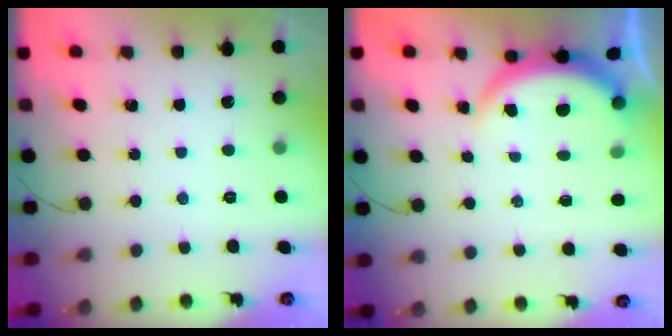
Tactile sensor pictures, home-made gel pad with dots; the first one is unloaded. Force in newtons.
{"total": 3.8, "press": 3.8, "slide": 0.2}